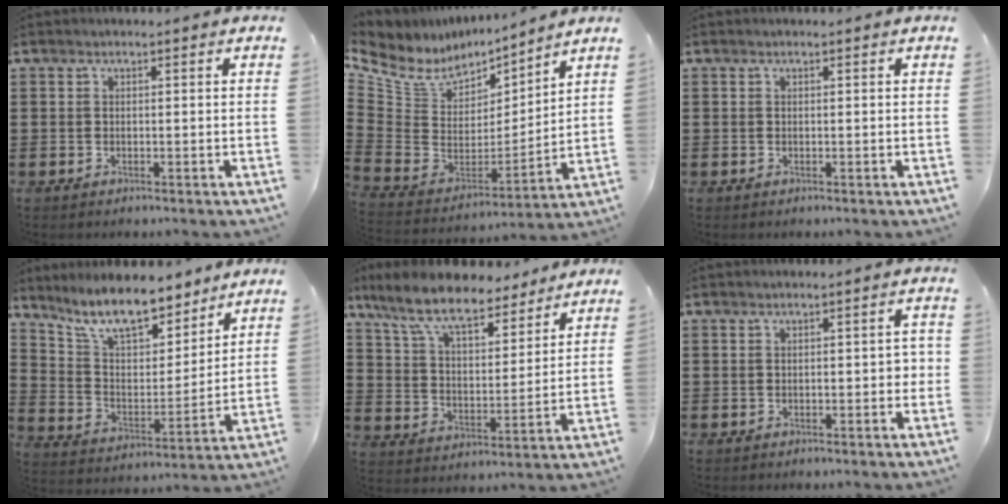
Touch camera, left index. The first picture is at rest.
{"total": 7.1, "force": [5.1, 4.3, 2.5], "torque": [-0.085, -0.038, 0.092]}
{"total": 0.0}
{"total": 10.8, "force": [9.2, 2.6, 5.0], "torque": [-0.121, -0.044, 0.168]}
{"total": 10.2, "force": [8.6, 2.5, 4.9], "torque": [-0.129, -0.034, 0.151]}
{"total": 1.6, "force": [-0.5, 0.6, 1.5], "torque": [-0.026, 0.002, -0.010]}